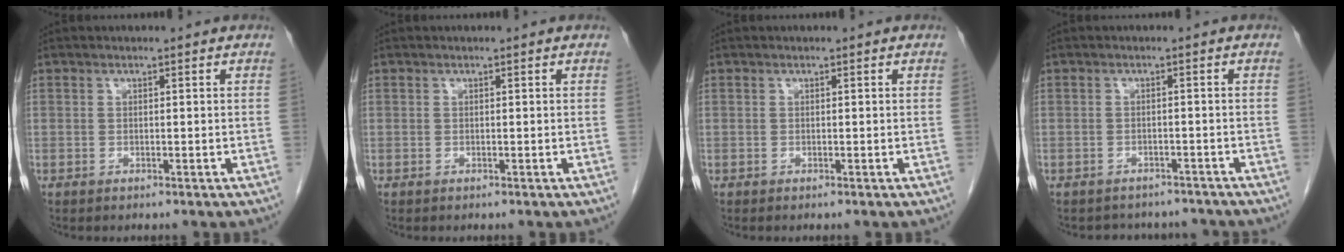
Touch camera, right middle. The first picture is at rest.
{"total": 0.0}
{"total": 0.0}
{"total": 6.6, "force": [-6.0, 2.6, 0.5], "torque": [-0.003, 0.014, -0.068]}